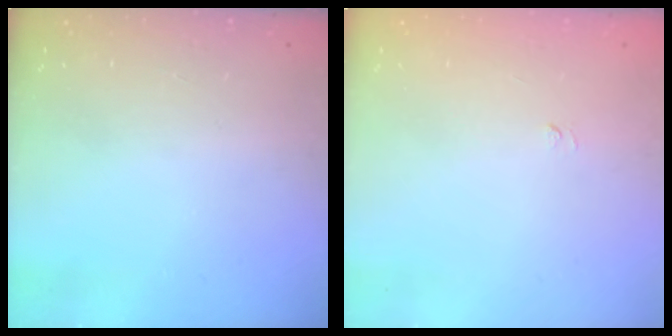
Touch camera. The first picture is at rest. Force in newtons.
{"total": 3.3, "press": 3.1, "slide": 1.0}